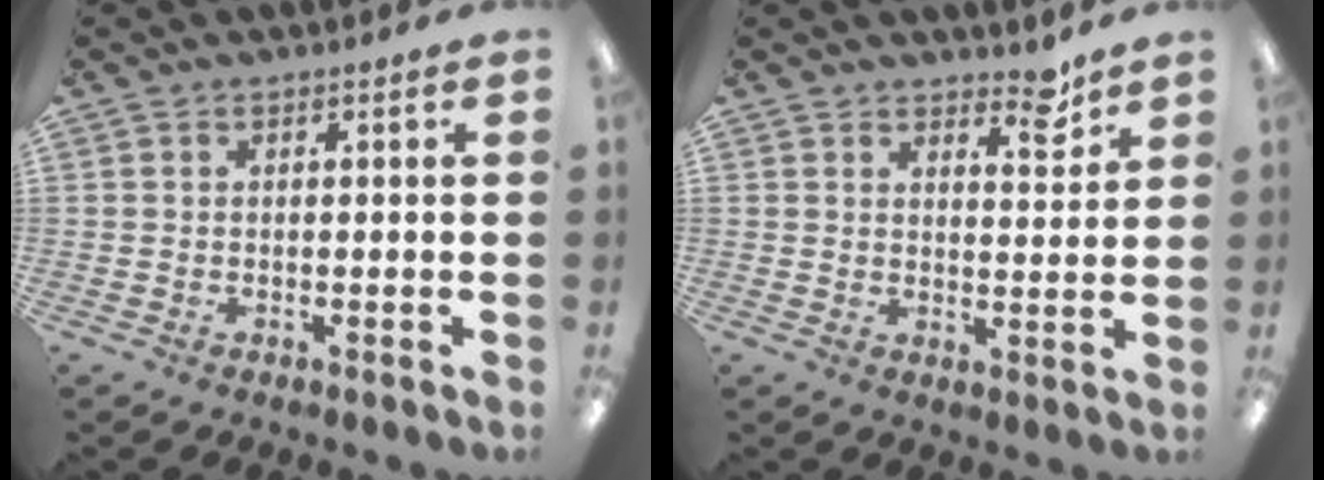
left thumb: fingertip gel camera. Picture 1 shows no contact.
{"total": 6.0, "force": [5.0, 2.2, 2.5], "torque": [-0.013, -0.037, 0.082]}